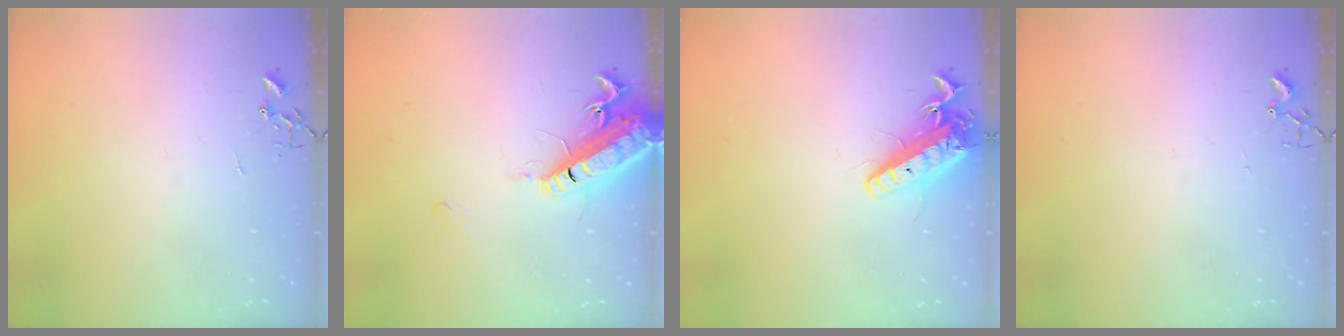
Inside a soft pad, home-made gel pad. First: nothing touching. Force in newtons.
{"total": 17.2, "press": 16.5, "slide": 4.6}
{"total": 14.5, "press": 14.2, "slide": 2.8}
{"total": 4.0, "press": 3.9, "slide": 0.4}